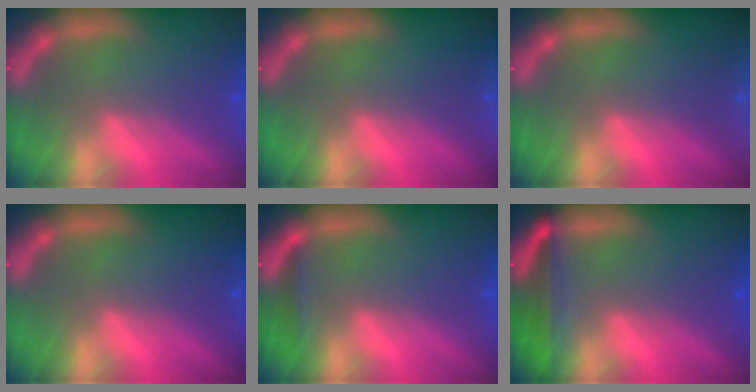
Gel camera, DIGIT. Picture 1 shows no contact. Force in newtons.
{"total": 2.4}
{"total": 5.0}
{"total": 0.9}
{"total": 1.4}
{"total": 5.0}